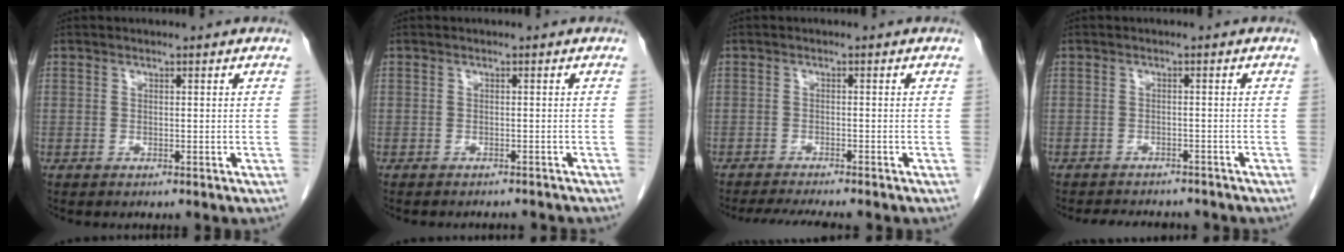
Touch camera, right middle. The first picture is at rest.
{"total": 5.1, "force": [-4.8, 1.0, 1.4], "torque": [-0.014, -0.007, -0.051]}
{"total": 6.6, "force": [-5.9, 0.2, 3.1], "torque": [-0.041, -0.013, -0.091]}
{"total": 7.3, "force": [-6.7, 2.1, 2.0], "torque": [-0.028, 0.000, -0.082]}